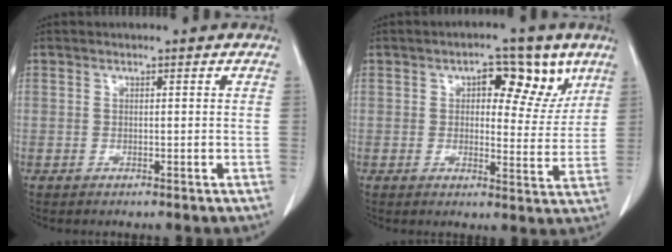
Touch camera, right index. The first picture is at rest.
{"total": 8.0, "force": [3.8, 4.1, 5.8], "torque": [-0.061, 0.008, 0.049]}